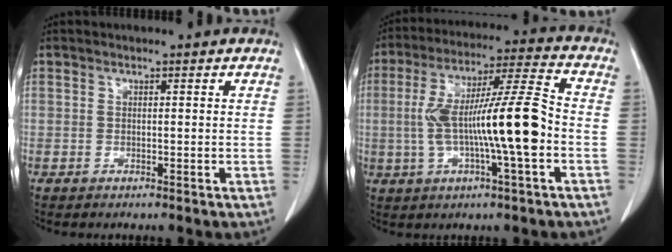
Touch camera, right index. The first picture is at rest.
{"total": 14.9, "force": [-2.1, 0.6, 14.7], "torque": [-0.266, 0.016, -0.036]}